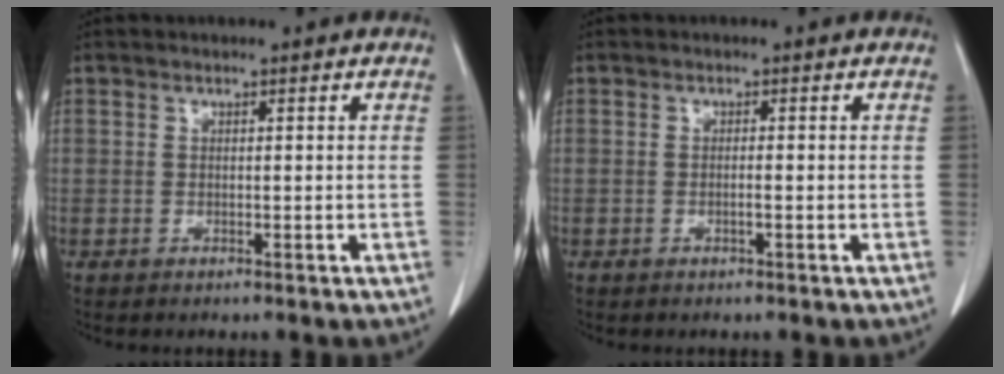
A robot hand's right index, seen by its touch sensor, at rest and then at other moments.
{"total": 0.9, "force": [-0.3, 0.0, 0.9], "torque": [-0.017, 0.000, -0.005]}